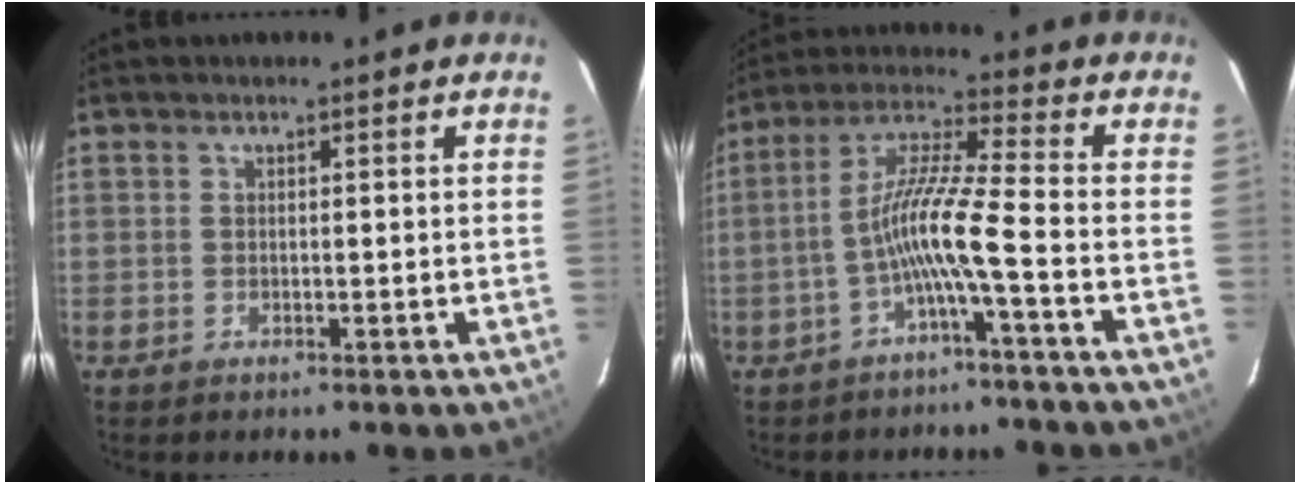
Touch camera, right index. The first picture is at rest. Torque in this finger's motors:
{"motor_torque": [1.41, -0.72, 0.83, 0.21]}